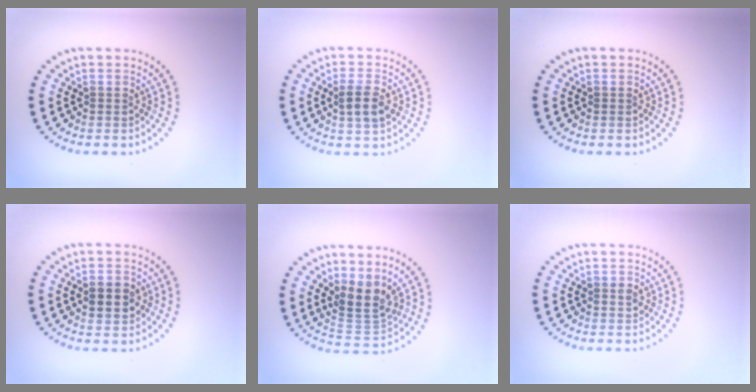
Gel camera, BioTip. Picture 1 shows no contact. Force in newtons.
{"total": 2.8, "press": 2.7, "slide": 0.7}
{"total": 0.0}
{"total": 2.7, "press": 2.7, "slide": 0.2}
{"total": 3.9, "press": 3.2, "slide": 2.1}
{"total": 1.0, "press": 0.9, "slide": 0.3}